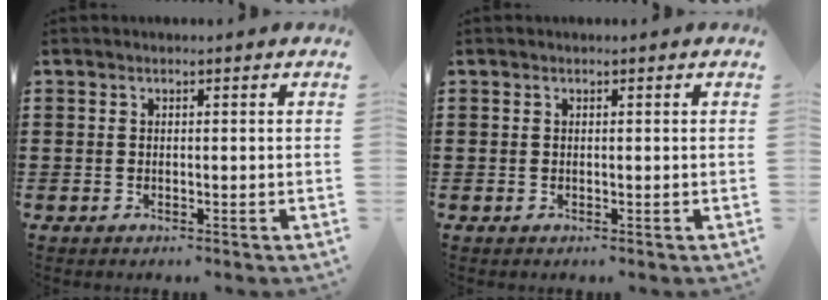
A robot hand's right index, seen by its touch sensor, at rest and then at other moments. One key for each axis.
{"total": 0.0}